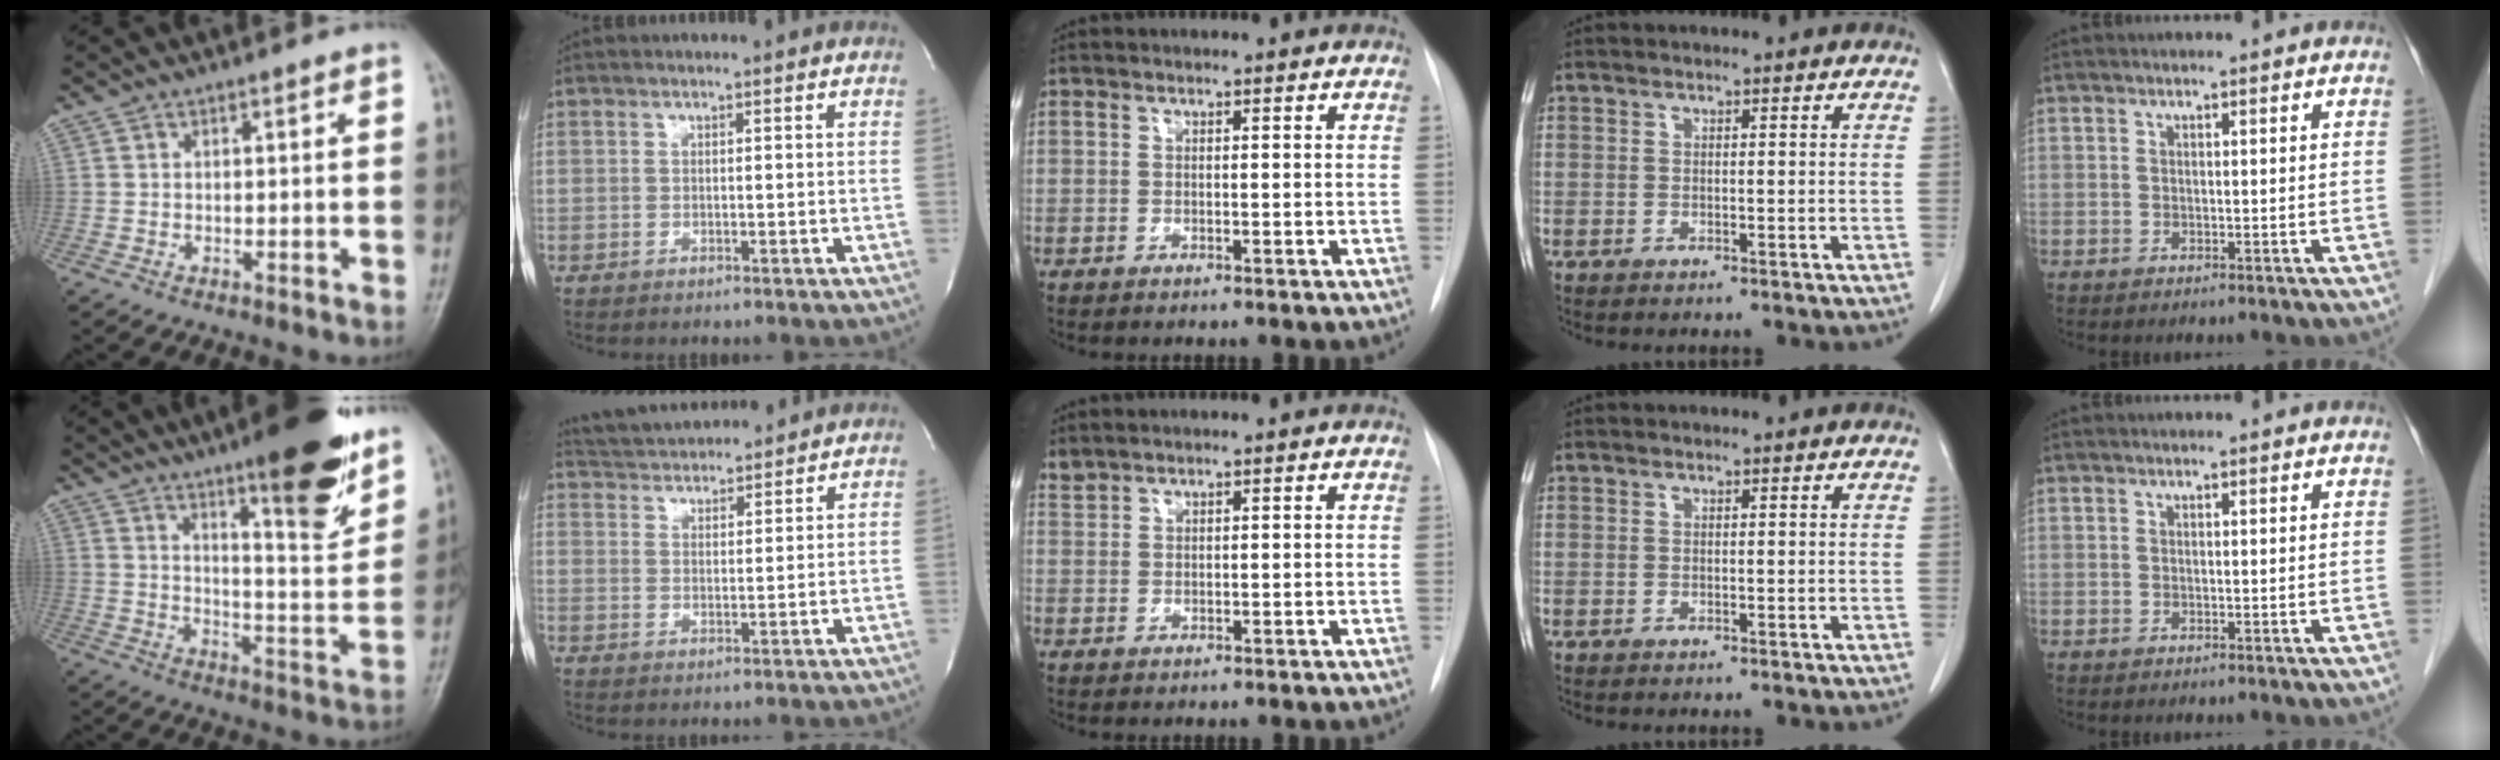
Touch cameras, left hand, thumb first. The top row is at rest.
{"thumb": {"total": 16.6, "force": [10.8, 3.5, 12.1], "torque": [-0.145, -0.070, 0.164]}, "index": {"total": 11.8, "force": [11.3, 1.7, 2.9], "torque": [-0.056, 0.023, 0.177]}, "middle": {"total": 1.2, "force": [1.2, 0.1, 0.0], "torque": [-0.009, 0.011, 0.031]}}